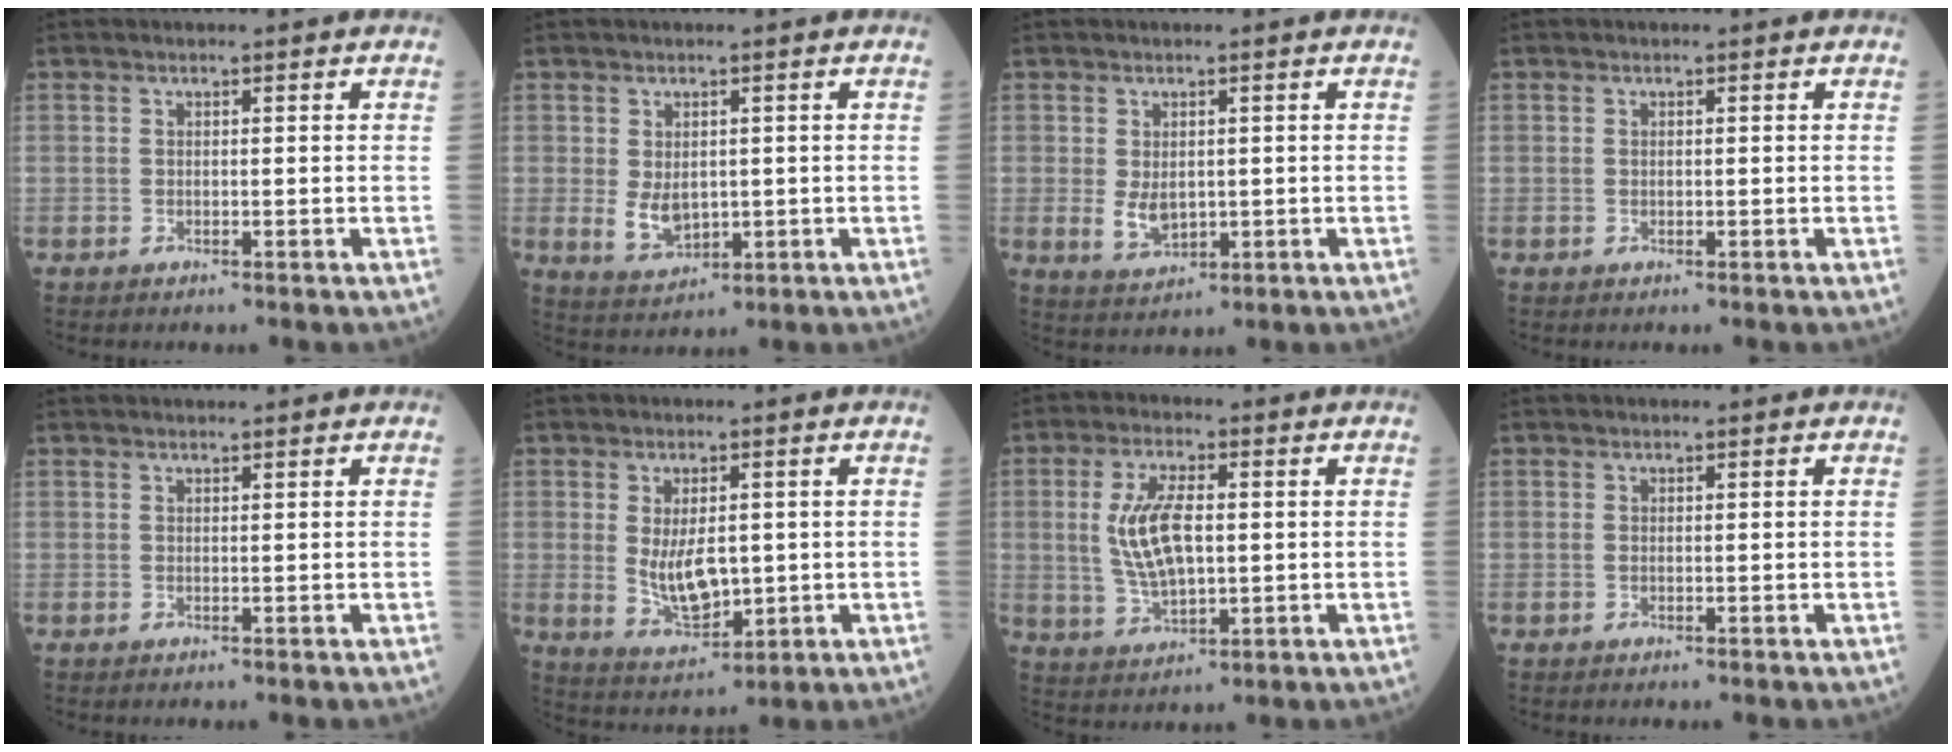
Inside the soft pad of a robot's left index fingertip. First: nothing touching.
{"total": 4.4, "force": [0.0, 2.9, 3.4], "torque": [-0.070, -0.007, 0.014]}
{"total": 3.8, "force": [-0.1, 2.4, 3.0], "torque": [-0.061, -0.008, 0.010]}
{"total": 0.0}
{"total": 1.3, "force": [1.3, 0.0, 0.4], "torque": [-0.006, 0.014, 0.023]}
{"total": 7.2, "force": [0.1, 3.4, 6.4], "torque": [-0.123, -0.011, 0.015]}
{"total": 9.0, "force": [0.8, 3.4, 8.3], "torque": [-0.179, 0.005, 0.020]}
{"total": 0.0}